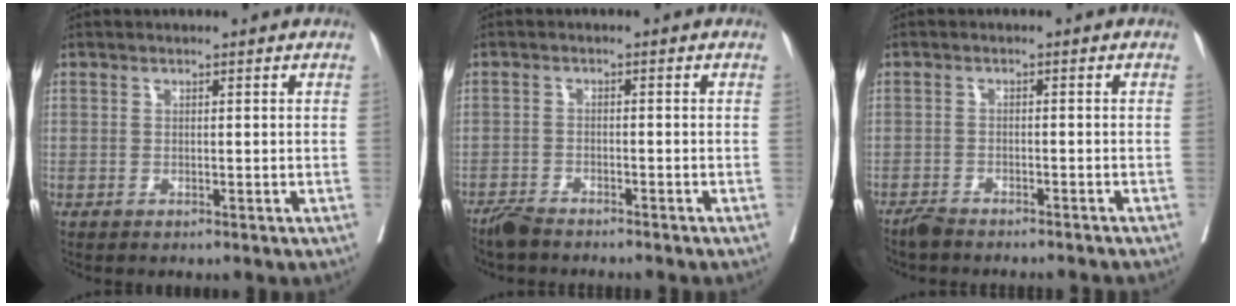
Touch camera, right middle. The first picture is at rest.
{"total": 3.6, "force": [-3.3, 0.5, 1.2], "torque": [-0.020, -0.008, -0.057]}
{"total": 4.4, "force": [-4.3, 0.4, 1.0], "torque": [-0.008, -0.008, -0.067]}